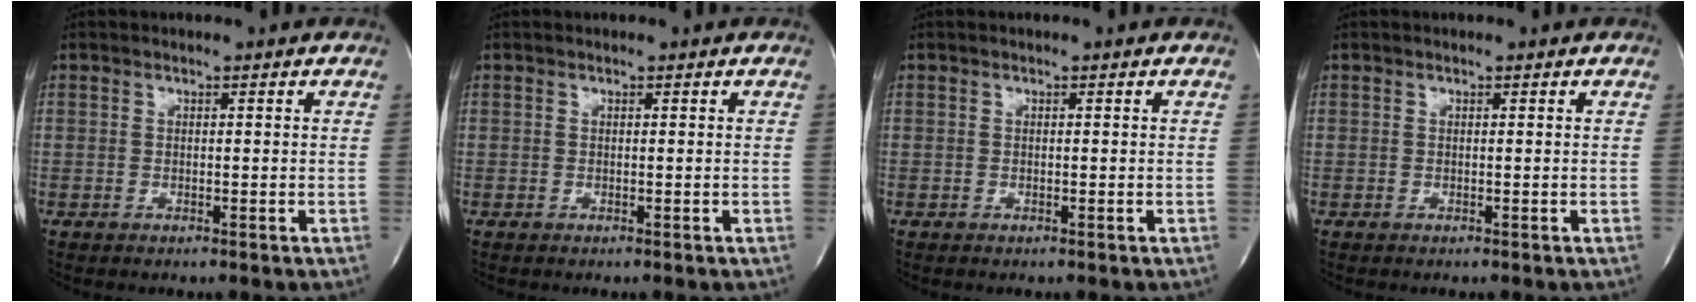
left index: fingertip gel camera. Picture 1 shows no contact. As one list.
[{"total": 0.0}, {"total": 0.0}, {"total": 0.0}]